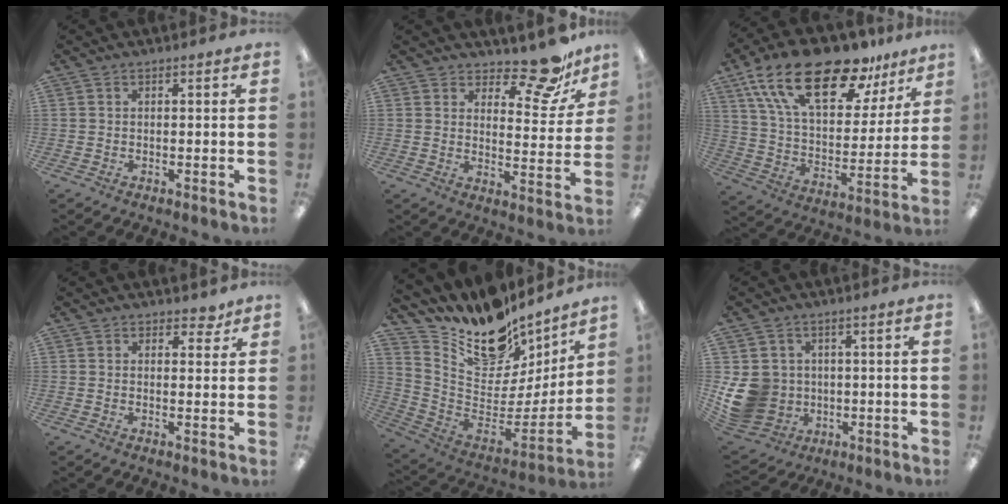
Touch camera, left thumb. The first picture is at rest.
{"total": 12.7, "force": [10.2, 4.8, 5.9], "torque": [-0.069, -0.076, 0.178]}
{"total": 23.5, "force": [16.0, 9.8, 14.1], "torque": [-0.256, -0.084, 0.280]}
{"total": 3.2, "force": [2.5, 1.8, 0.8], "torque": [0.004, -0.009, 0.041]}
{"total": 15.9, "force": [12.2, 8.4, 5.7], "torque": [-0.098, -0.111, 0.215]}
{"total": 11.0, "force": [0.0, 10.2, 4.1], "torque": [-0.106, 0.003, 0.010]}